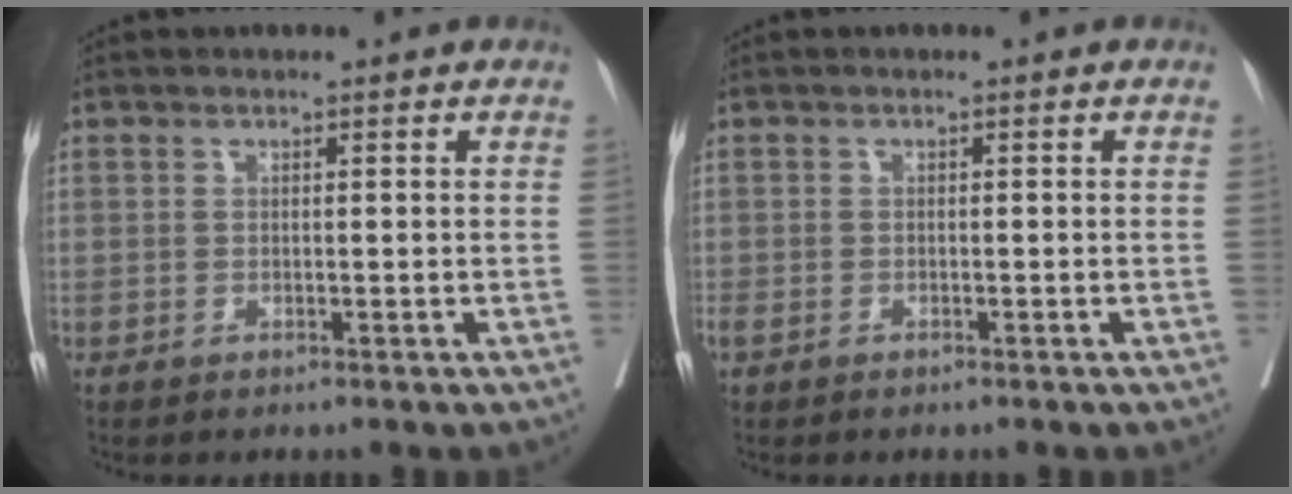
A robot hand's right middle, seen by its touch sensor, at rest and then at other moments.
{"total": 1.2, "force": [-0.7, 0.4, 0.8], "torque": [-0.029, 0.002, -0.010]}